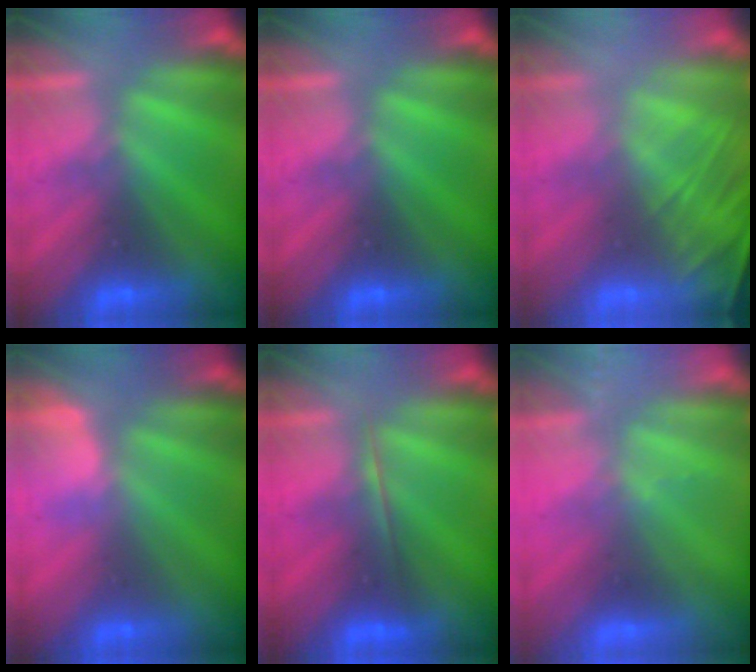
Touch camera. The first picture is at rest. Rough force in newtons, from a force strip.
{"total": 0.0}
{"total": 8.1}
{"total": 2.8}
{"total": 1.8}
{"total": 2.4}